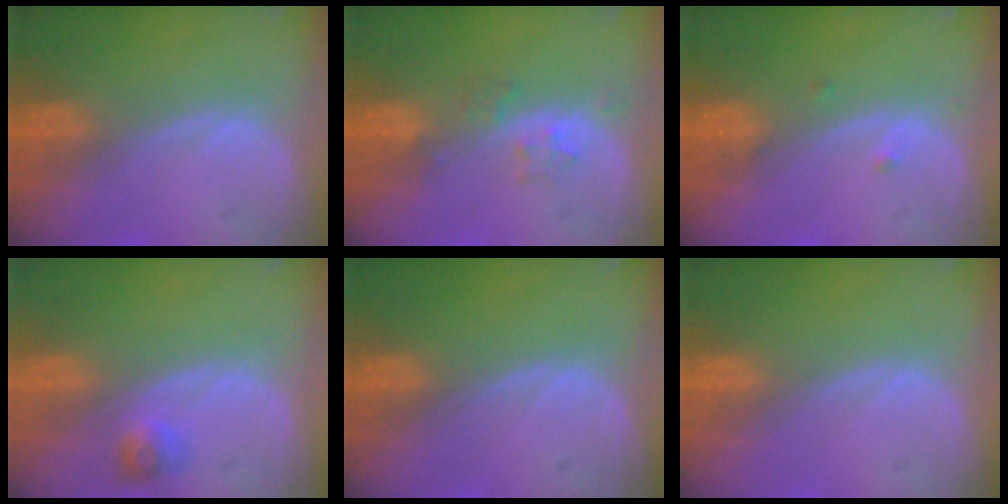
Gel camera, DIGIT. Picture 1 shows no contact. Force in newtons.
{"total": 2.6, "press": 2.6, "slide": 0.2}
{"total": 0.8, "press": 0.8, "slide": 0.2}
{"total": 2.3, "press": 2.2, "slide": 0.3}
{"total": 0.0}
{"total": 0.0}